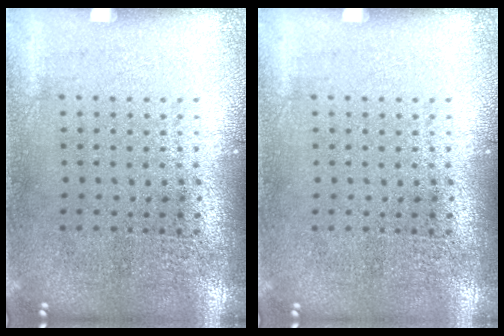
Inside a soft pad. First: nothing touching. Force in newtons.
{"total": 0.0}